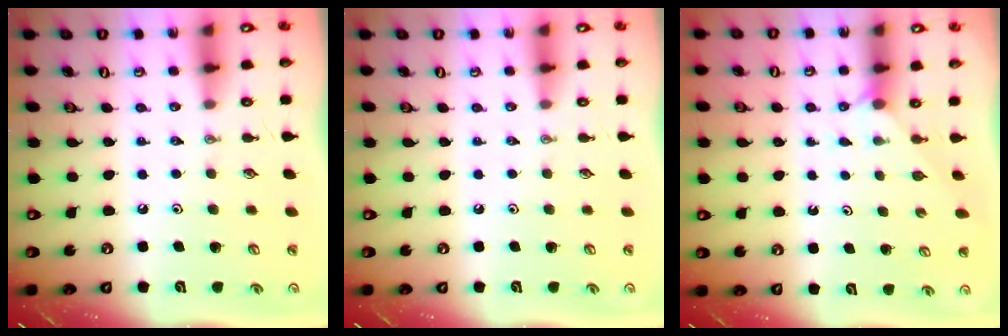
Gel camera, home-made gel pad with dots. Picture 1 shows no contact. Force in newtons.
{"total": 0.0}
{"total": 3.0, "press": 2.9, "slide": 0.3}